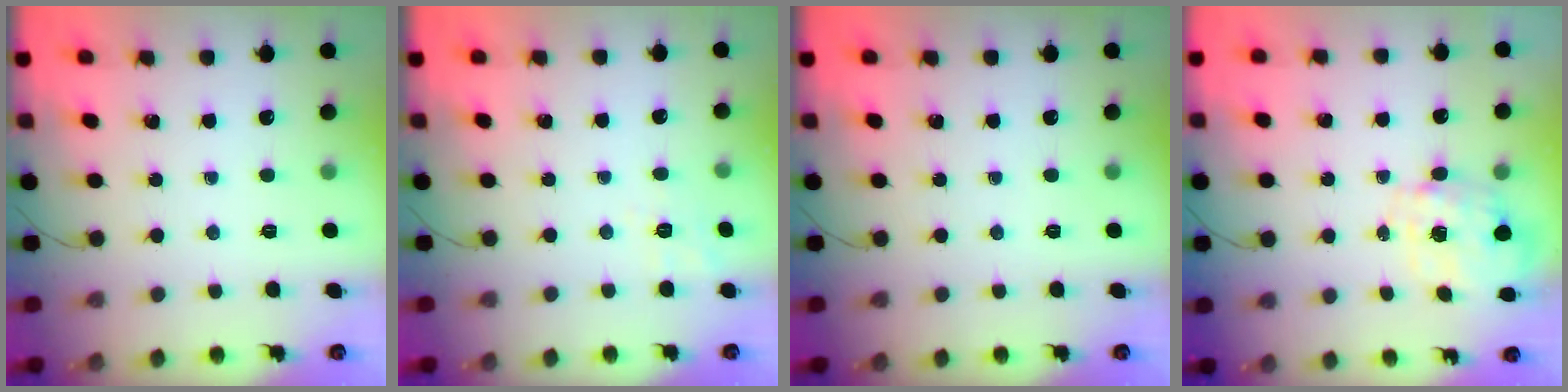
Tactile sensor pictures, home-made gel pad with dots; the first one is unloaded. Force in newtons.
{"total": 3.8, "press": 3.1, "slide": 2.1}
{"total": 0.0}
{"total": 2.9, "press": 2.7, "slide": 0.8}